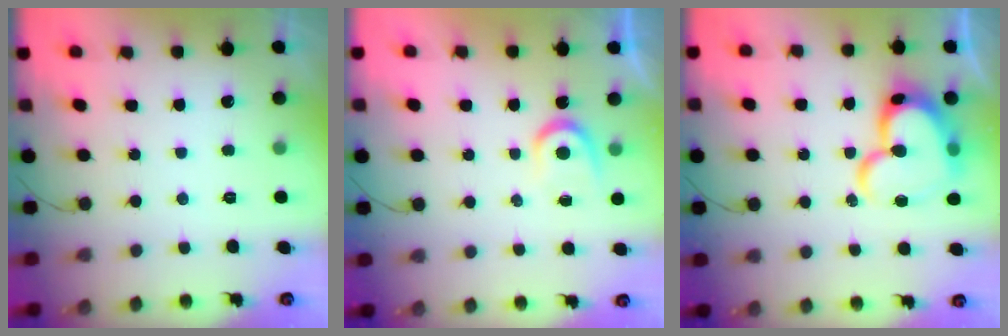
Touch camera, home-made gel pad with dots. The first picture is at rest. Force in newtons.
{"total": 4.4, "press": 4.3, "slide": 0.5}
{"total": 19.9, "press": 19.8, "slide": 2.3}